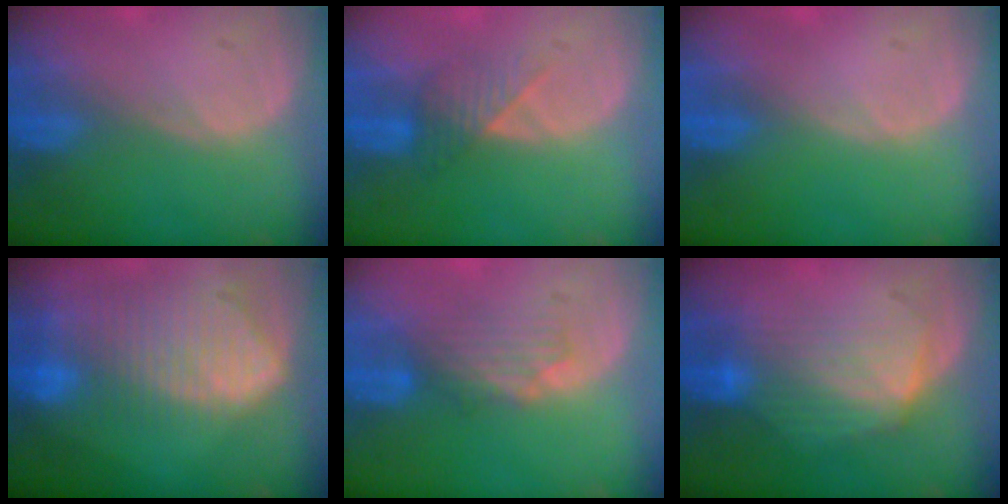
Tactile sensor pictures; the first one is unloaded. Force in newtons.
{"total": 3.7, "press": 3.4, "slide": 1.3}
{"total": 0.0}
{"total": 10.6, "press": 9.1, "slide": 5.3}
{"total": 4.3, "press": 3.8, "slide": 2.1}
{"total": 7.0, "press": 7.0, "slide": 0.7}